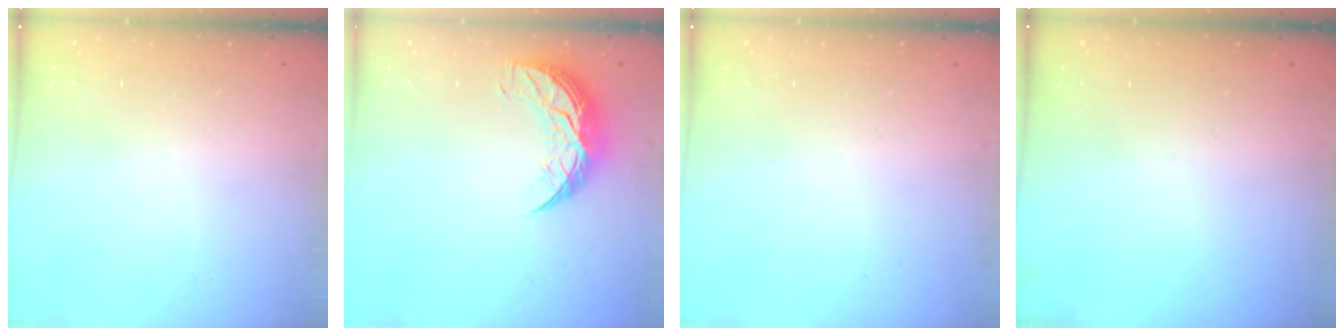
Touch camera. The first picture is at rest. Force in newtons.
{"total": 9.9, "press": 9.9, "slide": 0.5}
{"total": 0.0}
{"total": 0.0}